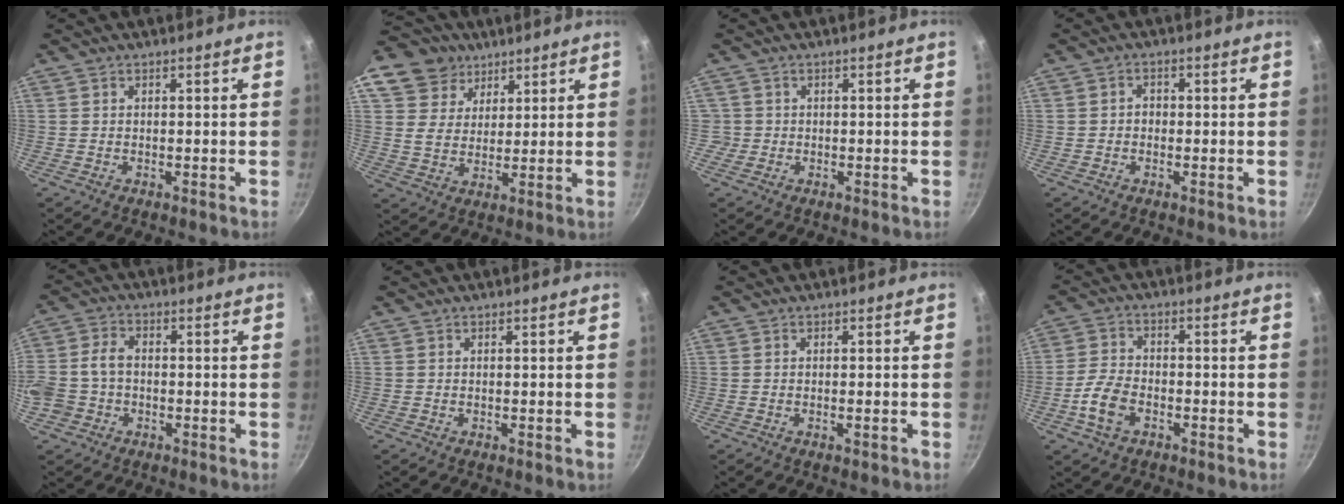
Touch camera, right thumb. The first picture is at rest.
{"total": 12.9, "force": [7.4, 9.6, 4.4], "torque": [-0.067, -0.010, 0.130]}
{"total": 1.8, "force": [-0.4, 1.7, 0.1], "torque": [0.008, 0.011, -0.005]}
{"total": 1.8, "force": [-0.4, 1.5, 0.8], "torque": [-0.005, 0.007, -0.009]}
{"total": 8.5, "force": [-2.1, 6.6, 4.9], "torque": [-0.095, 0.033, -0.047]}
{"total": 0.0}
{"total": 1.2, "force": [-0.4, 0.3, 1.0], "torque": [-0.018, 0.000, -0.007]}
{"total": 6.8, "force": [-2.8, 4.4, 4.4], "torque": [-0.086, 0.020, -0.059]}